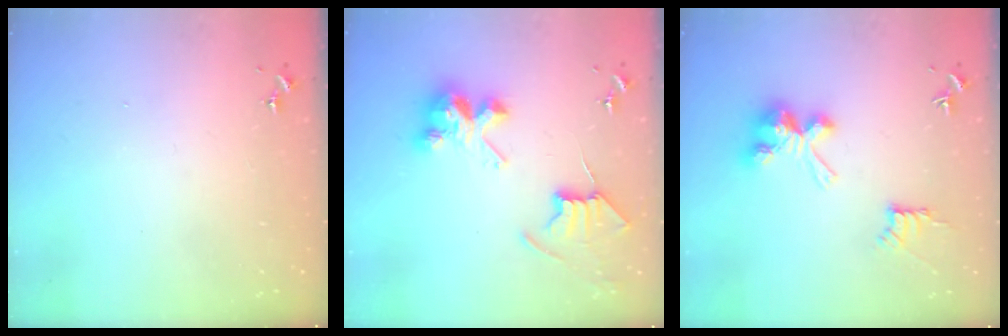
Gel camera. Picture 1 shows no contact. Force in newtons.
{"total": 9.8, "press": 9.7, "slide": 0.9}
{"total": 9.4, "press": 9.4, "slide": 0.2}